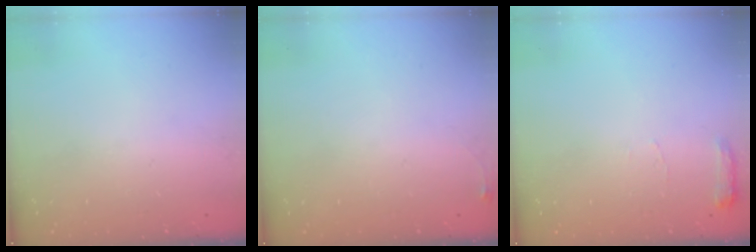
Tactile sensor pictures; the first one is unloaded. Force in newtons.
{"total": 3.4, "press": 3.4, "slide": 0.5}
{"total": 5.6, "press": 5.6, "slide": 0.7}